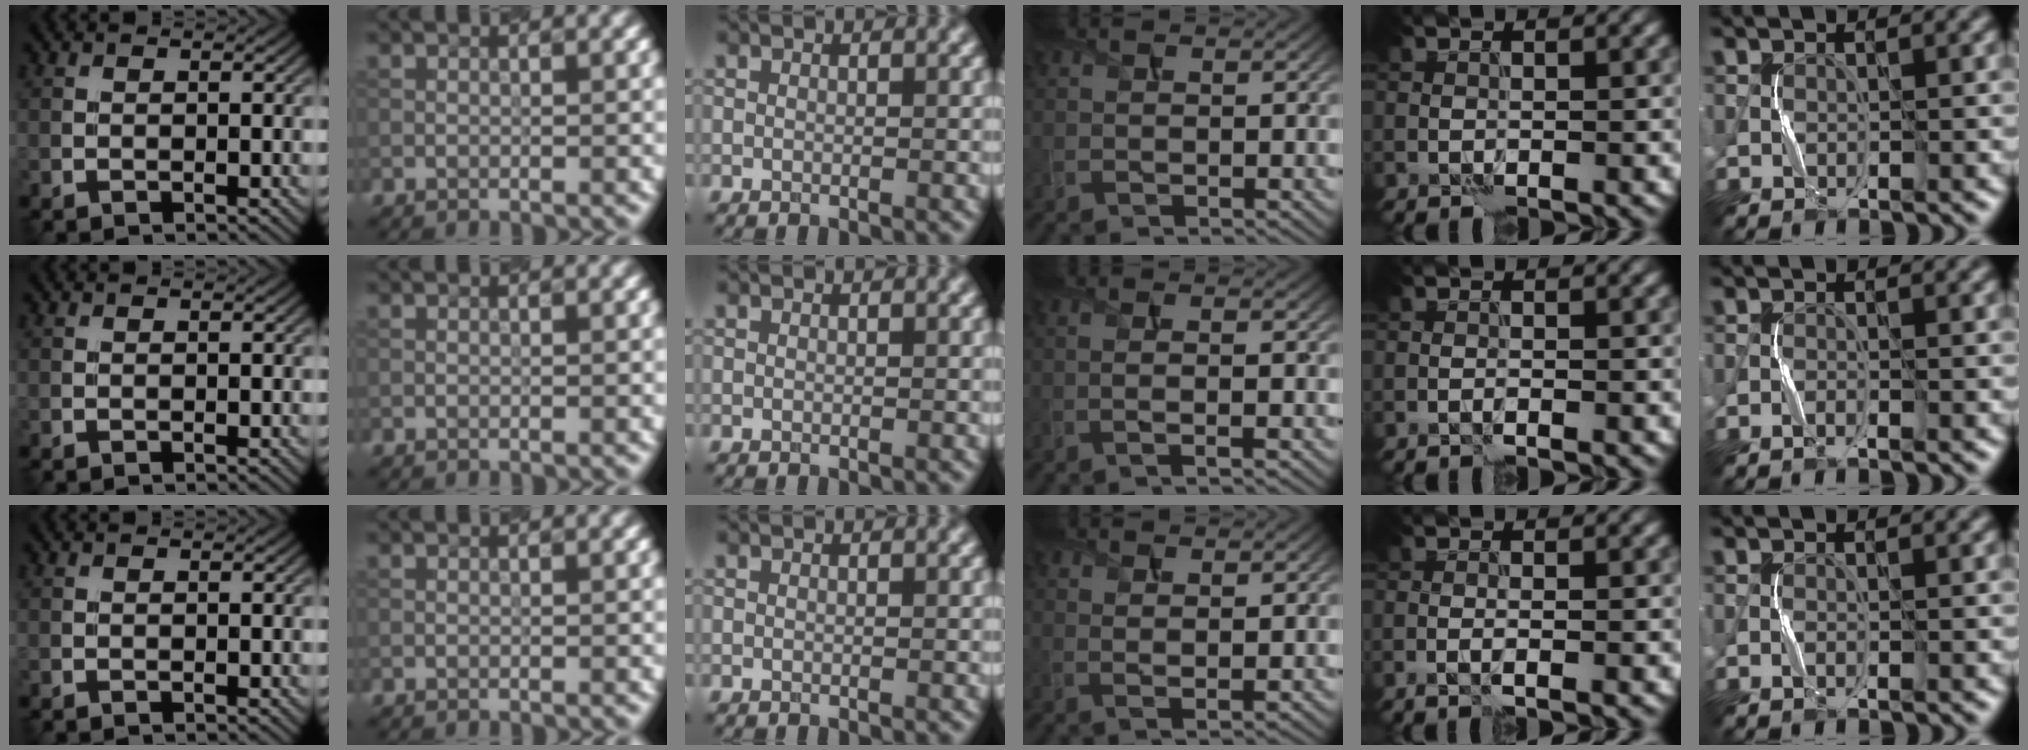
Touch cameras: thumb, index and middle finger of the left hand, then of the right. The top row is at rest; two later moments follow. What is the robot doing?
{"motion": "squeeze", "object": "sponge"}